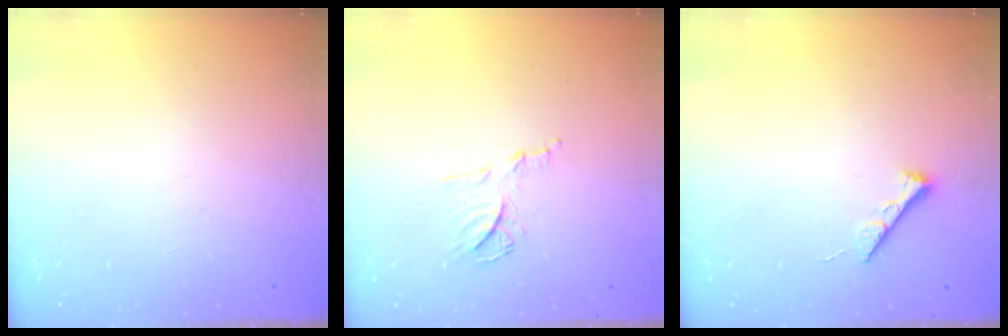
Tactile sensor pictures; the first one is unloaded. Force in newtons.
{"total": 9.1, "press": 9.1, "slide": 0.5}
{"total": 5.4, "press": 5.4, "slide": 0.8}